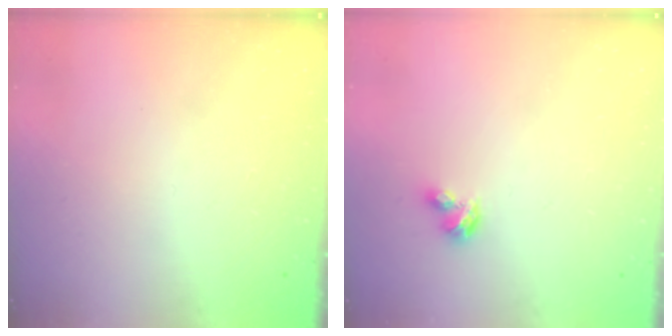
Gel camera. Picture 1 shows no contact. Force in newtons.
{"total": 3.1, "press": 3.1, "slide": 0.5}